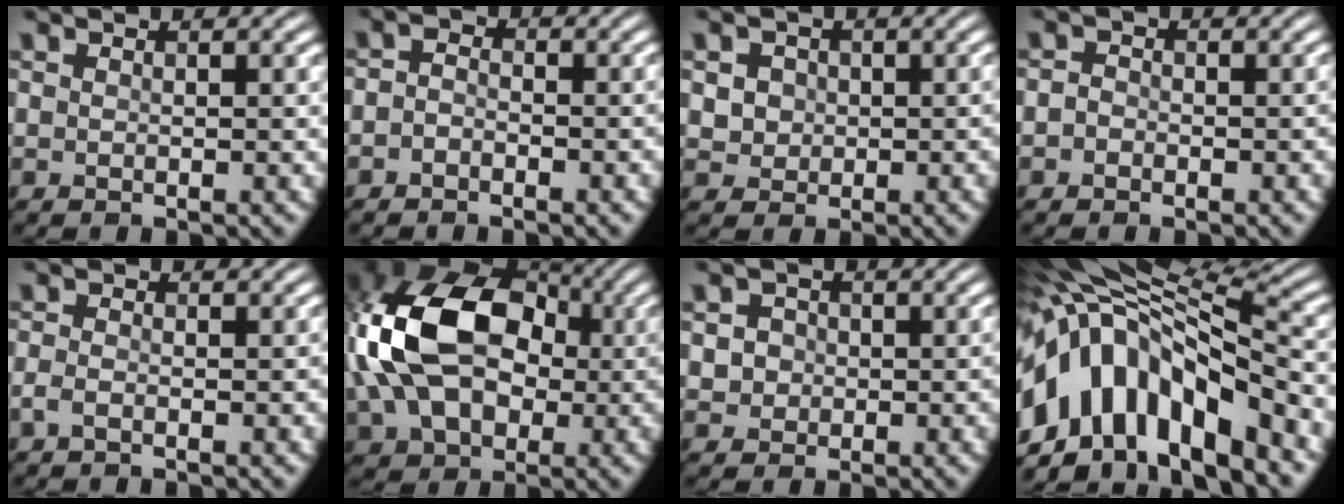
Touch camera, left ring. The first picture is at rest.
{"total": 2.2, "force": [-1.7, 1.3, 0.2], "torque": [-0.008, 0.001, -0.049]}
{"total": 3.6, "force": [0.0, 3.4, 1.4], "torque": [-0.019, -0.004, -0.009]}
{"total": 1.8, "force": [-1.3, 1.3, 0.0], "torque": [0.001, -0.002, -0.036]}
{"total": 2.2, "force": [-2.0, 0.5, 0.7], "torque": [-0.031, -0.002, -0.048]}
{"total": 14.7, "force": [0.6, 10.3, 10.6], "torque": [-0.209, -0.012, -0.003]}
{"total": 3.0, "force": [-0.5, 2.9, 0.6], "torque": [-0.006, -0.007, -0.014]}
{"total": 14.3, "force": [-4.8, 7.7, 11.1], "torque": [-0.210, 0.015, -0.093]}